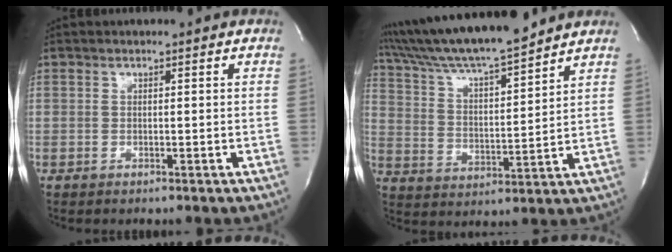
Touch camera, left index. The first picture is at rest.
{"total": 16.2, "force": [14.4, 0.6, 7.5], "torque": [-0.143, 0.007, 0.250]}